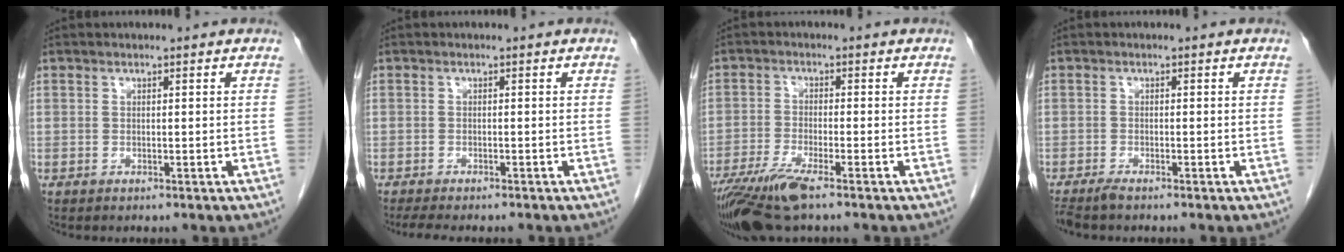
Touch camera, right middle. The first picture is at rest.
{"total": 6.0, "force": [-5.1, 1.2, 2.9], "torque": [-0.038, -0.012, -0.074]}
{"total": 8.3, "force": [-5.8, 0.7, 5.9], "torque": [-0.113, -0.020, -0.106]}
{"total": 2.0, "force": [-1.8, 0.1, 1.0], "torque": [-0.024, -0.007, -0.033]}